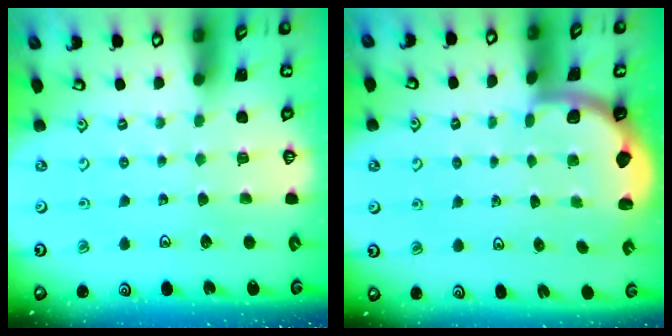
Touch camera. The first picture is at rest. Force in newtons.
{"total": 1.7, "press": 1.7, "slide": 0.3}